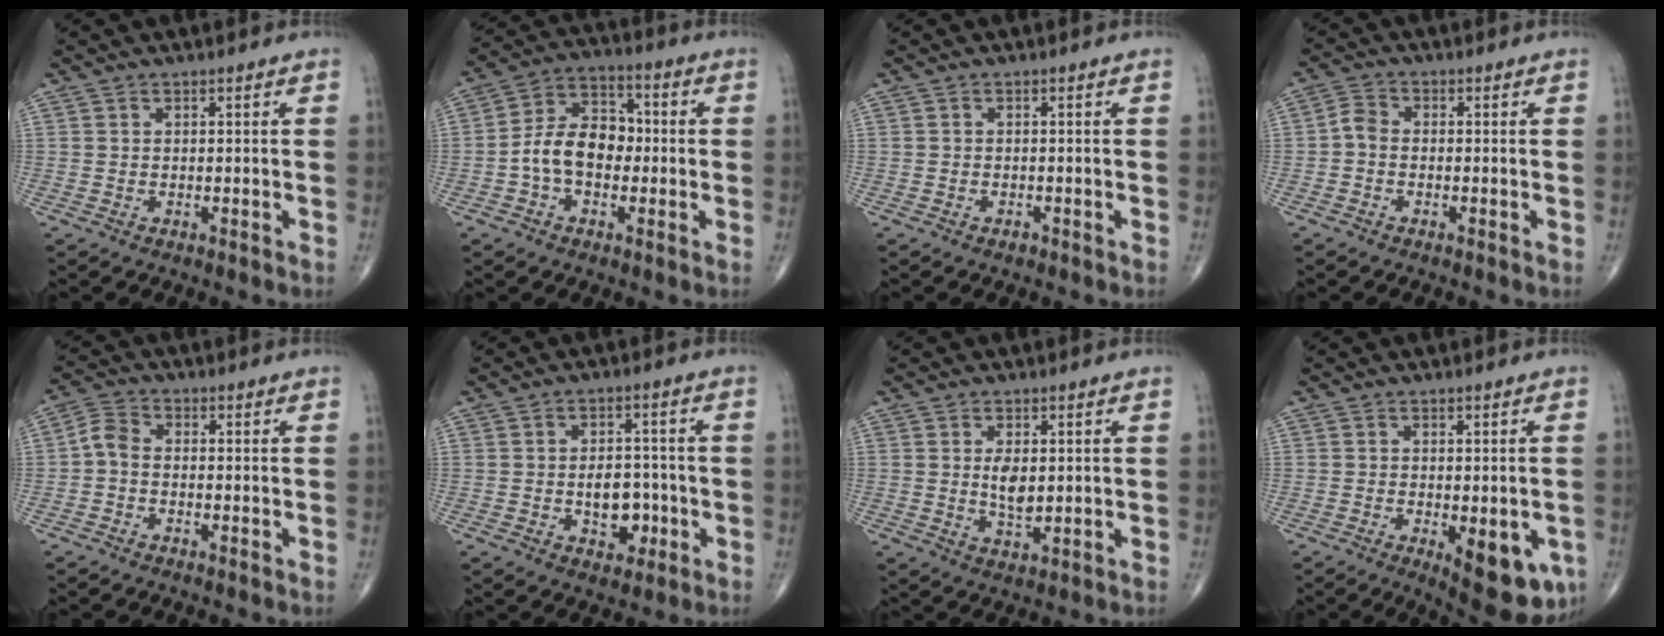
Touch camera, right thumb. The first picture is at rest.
{"total": 10.8, "force": [-1.5, 7.5, 7.7], "torque": [-0.118, 0.037, -0.040]}
{"total": 0.7, "force": [-0.5, 0.4, 0.3], "torque": [-0.004, 0.001, -0.011]}
{"total": 2.8, "force": [-0.8, 2.0, 1.9], "torque": [-0.032, 0.011, -0.027]}
{"total": 3.7, "force": [-0.9, 2.5, 2.6], "torque": [-0.049, 0.014, -0.031]}
{"total": 7.0, "force": [-1.5, 4.7, 4.9], "torque": [-0.039, 0.016, -0.018]}
{"total": 4.7, "force": [0.5, 2.4, 4.1], "torque": [-0.069, -0.010, 0.014]}
{"total": 11.7, "force": [-4.0, 4.8, 10.0], "torque": [-0.115, -0.009, -0.043]}